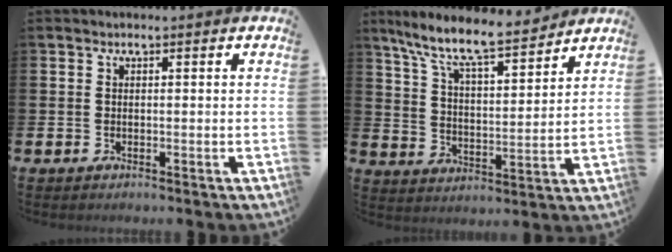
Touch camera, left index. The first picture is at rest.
{"total": 9.7, "force": [8.7, 1.3, 4.1], "torque": [-0.111, -0.056, 0.150]}